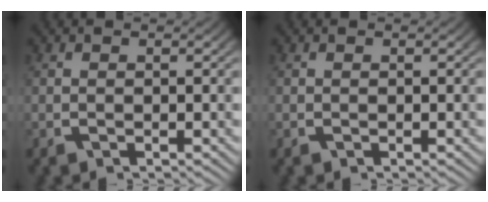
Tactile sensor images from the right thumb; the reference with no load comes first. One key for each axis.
{"total": 0.0}